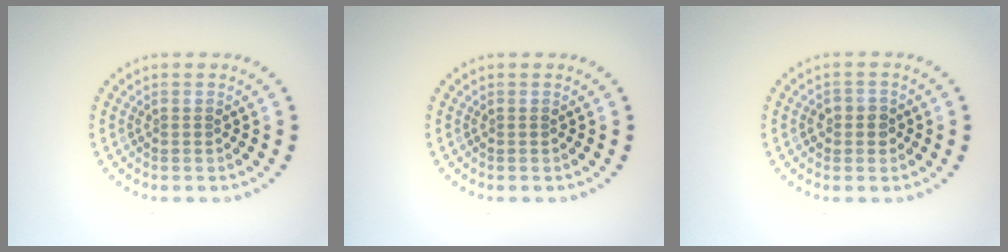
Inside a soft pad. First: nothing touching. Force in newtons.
{"total": 0.0}
{"total": 1.7, "press": 1.6, "slide": 0.6}